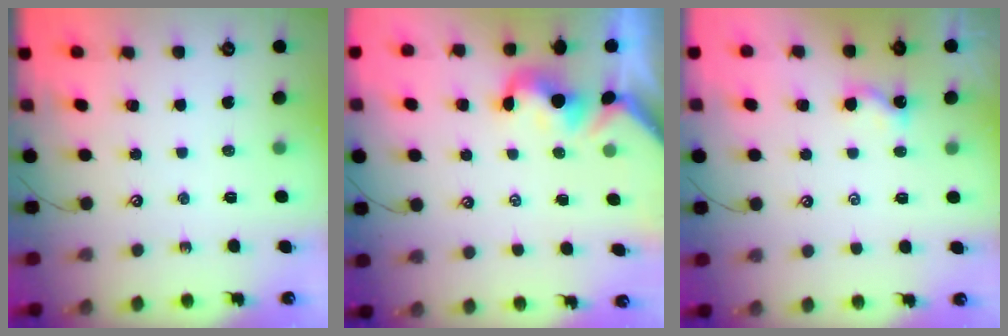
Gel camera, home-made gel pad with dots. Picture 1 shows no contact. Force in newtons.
{"total": 0.9, "press": 0.9, "slide": 0.3}
{"total": 2.5, "press": 2.5, "slide": 0.1}